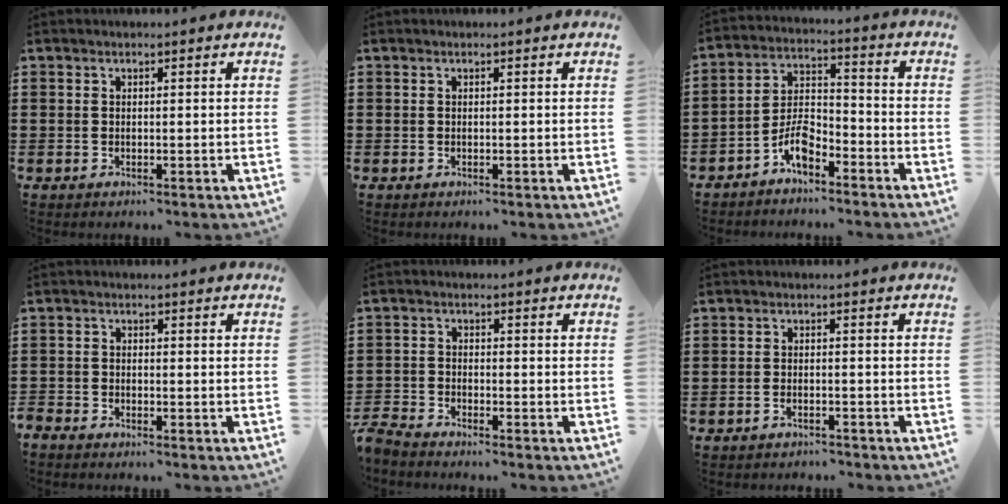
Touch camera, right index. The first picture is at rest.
{"total": 0.0}
{"total": 5.7, "force": [-3.9, 2.5, 3.3], "torque": [-0.071, 0.013, -0.077]}
{"total": 1.5, "force": [-1.5, 0.1, -0.1], "torque": [-0.002, 0.004, -0.033]}
{"total": 2.7, "force": [-2.7, 0.1, 0.1], "torque": [-0.013, 0.000, -0.059]}
{"total": 1.4, "force": [-1.4, 0.3, 0.1], "torque": [-0.008, 0.003, -0.030]}